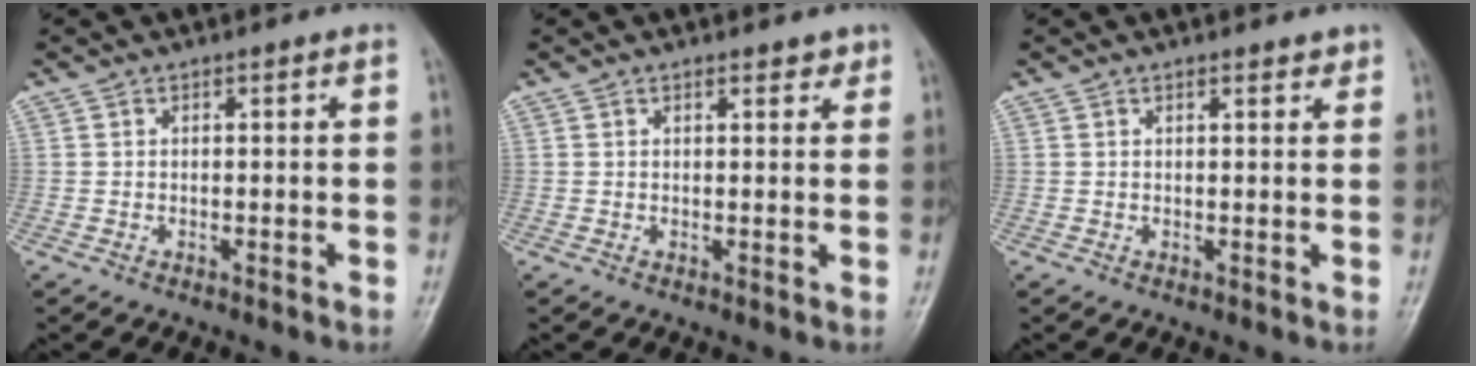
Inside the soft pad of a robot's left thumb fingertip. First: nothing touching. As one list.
[{"total": 2.0, "force": [1.5, 0.9, 0.9], "torque": [-0.001, -0.007, 0.016]}, {"total": 1.4, "force": [1.1, 0.5, 0.7], "torque": [-0.007, -0.006, 0.015]}]